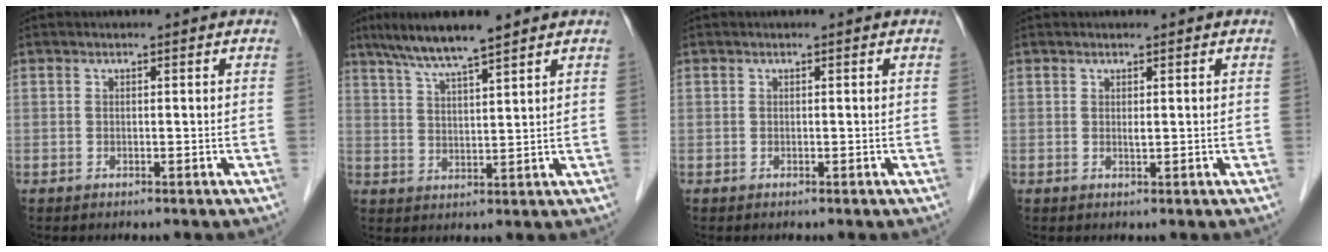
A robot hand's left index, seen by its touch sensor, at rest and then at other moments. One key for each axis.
{"total": 7.7, "fx": 6.2, "fy": 0.1, "fz": 4.7, "tx": -0.087, "ty": 0.015, "tz": 0.111}
{"total": 0.0}
{"total": 0.5, "fx": 0.2, "fy": 0.1, "fz": 0.5, "tx": -0.012, "ty": -0.002, "tz": 0.004}